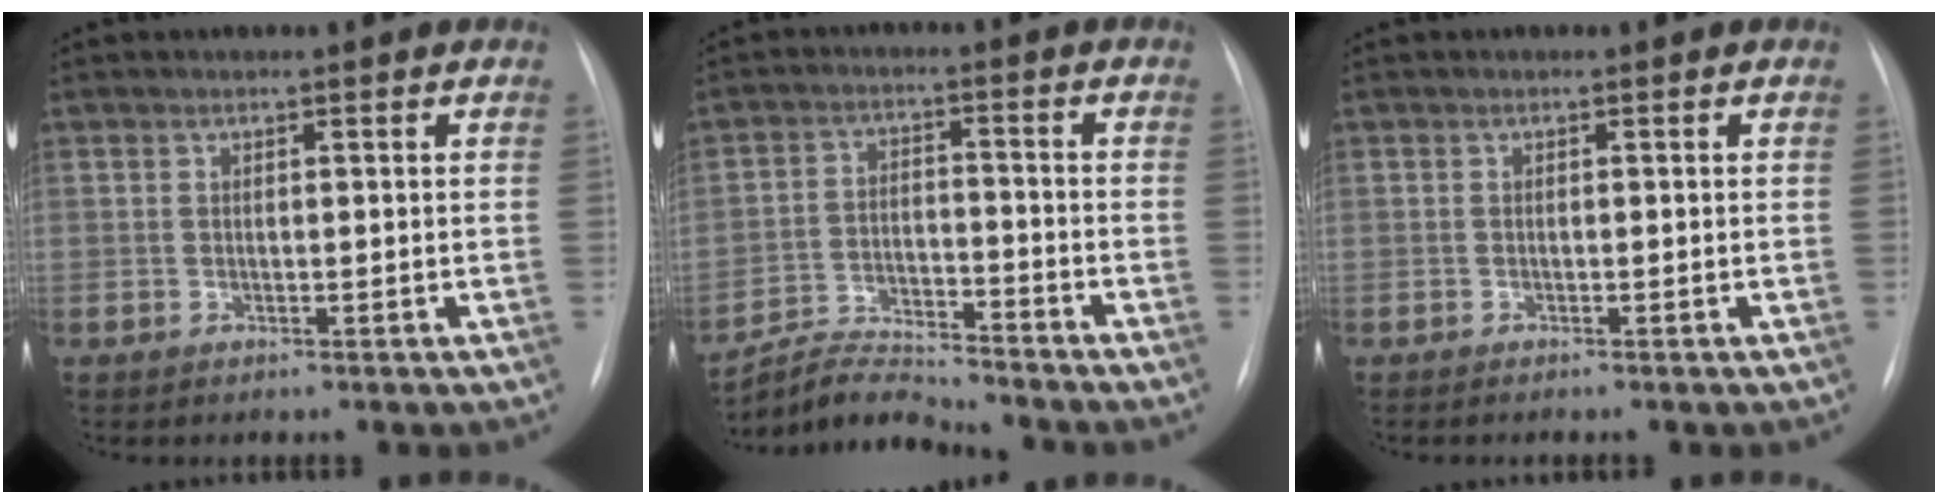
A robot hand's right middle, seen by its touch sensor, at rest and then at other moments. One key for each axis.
{"total": 7.1, "fx": -7.1, "fy": -0.4, "fz": -0.3, "tx": -0.003, "ty": 0.000, "tz": -0.127}
{"total": 0.6, "fx": -0.5, "fy": 0.0, "fz": 0.3, "tx": -0.005, "ty": -0.002, "tz": -0.005}